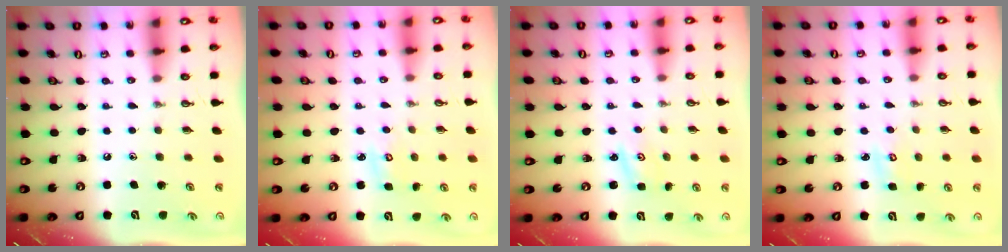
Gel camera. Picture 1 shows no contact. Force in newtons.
{"total": 3.2, "press": 3.2, "slide": 0.2}
{"total": 1.3, "press": 1.3, "slide": 0.2}
{"total": 3.2, "press": 3.1, "slide": 0.2}